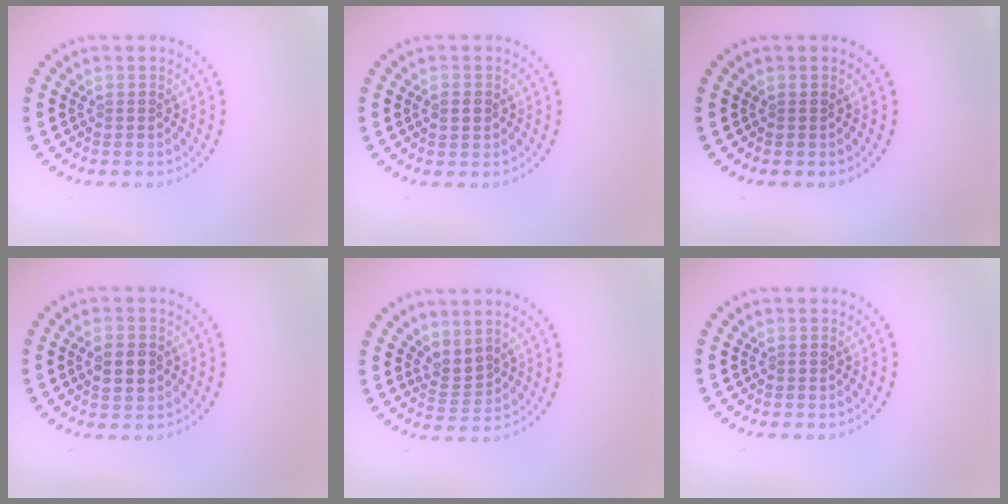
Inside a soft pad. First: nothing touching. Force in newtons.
{"total": 1.1, "press": 1.1, "slide": 0.1}
{"total": 0.0}
{"total": 2.2, "press": 2.2, "slide": 0.1}
{"total": 1.8, "press": 1.4, "slide": 1.1}
{"total": 0.0}